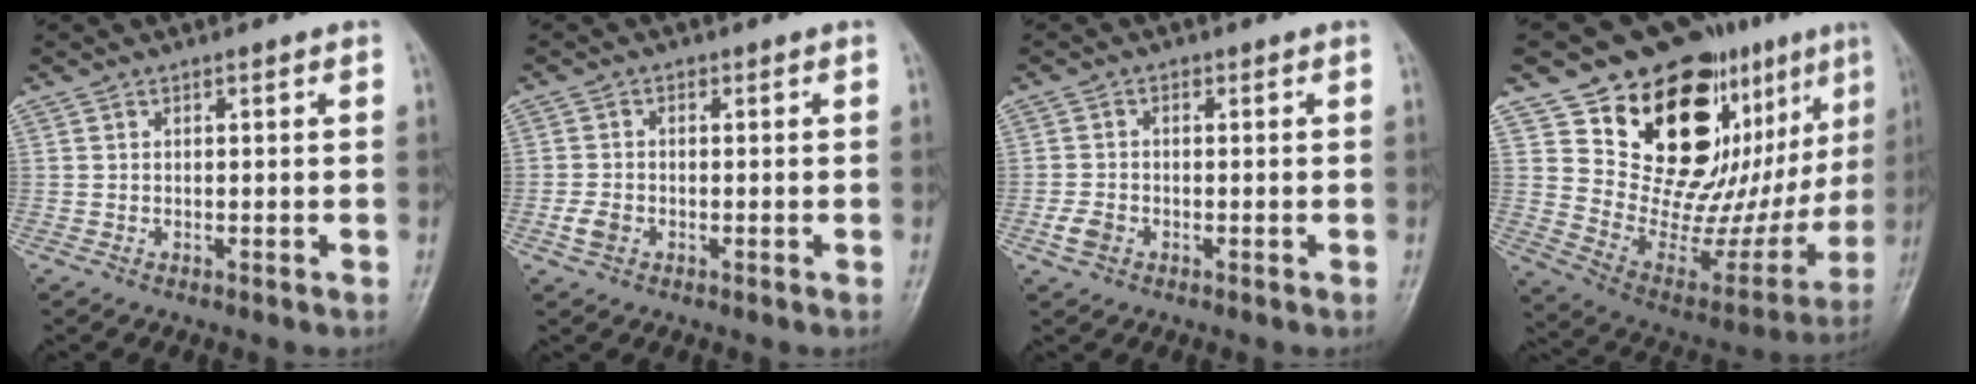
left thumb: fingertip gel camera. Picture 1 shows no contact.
{"total": 2.9, "force": [-1.0, 2.3, 1.5], "torque": [-0.025, 0.003, -0.019]}
{"total": 3.1, "force": [-1.2, 2.4, 1.6], "torque": [-0.027, 0.003, -0.023]}
{"total": 27.2, "force": [13.4, 13.8, 19.2], "torque": [-0.210, -0.050, 0.229]}